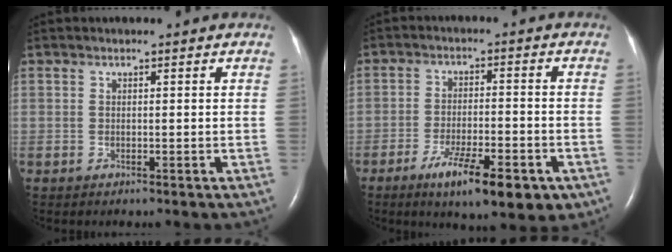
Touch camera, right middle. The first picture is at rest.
{"total": 11.3, "force": [-6.3, 2.8, 8.9], "torque": [-0.137, -0.012, -0.091]}